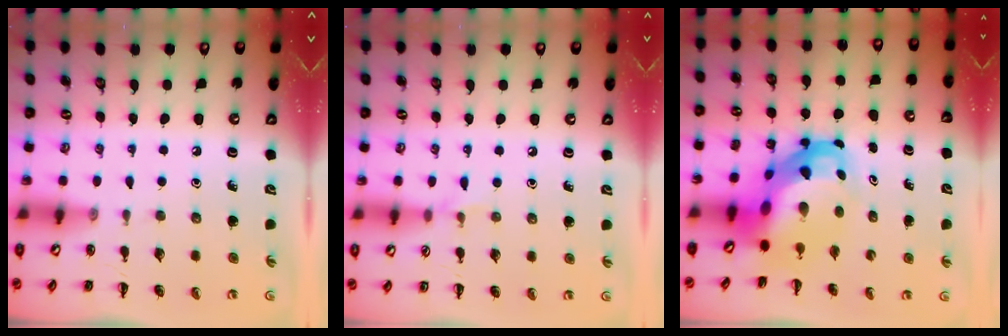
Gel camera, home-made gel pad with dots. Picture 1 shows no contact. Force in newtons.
{"total": 4.3, "press": 4.0, "slide": 1.6}
{"total": 9.4, "press": 9.1, "slide": 2.6}